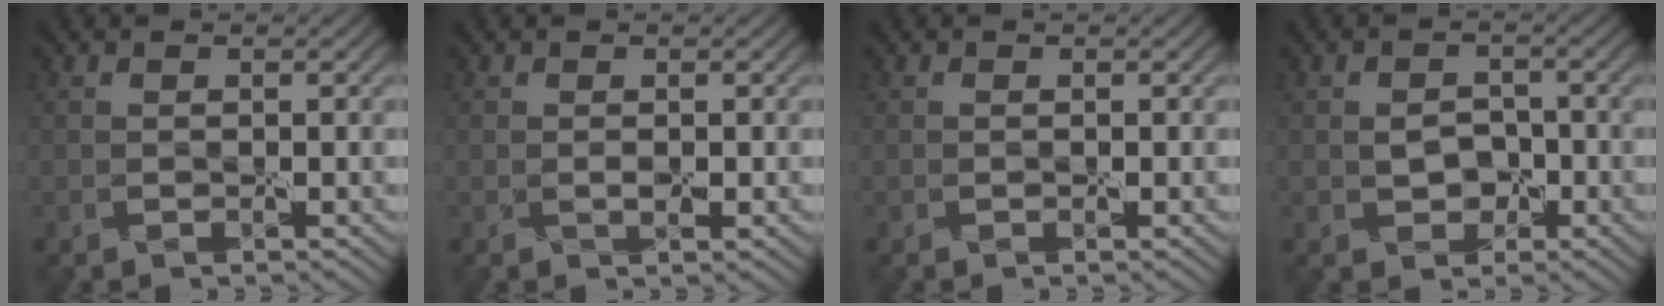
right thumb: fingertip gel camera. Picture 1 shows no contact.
{"total": 0.5, "force": [0.3, -0.4, -0.3], "torque": [0.008, 0.002, 0.006]}
{"total": 0.0}
{"total": 1.4, "force": [-0.5, 1.3, 0.1], "torque": [0.001, 0.004, -0.011]}